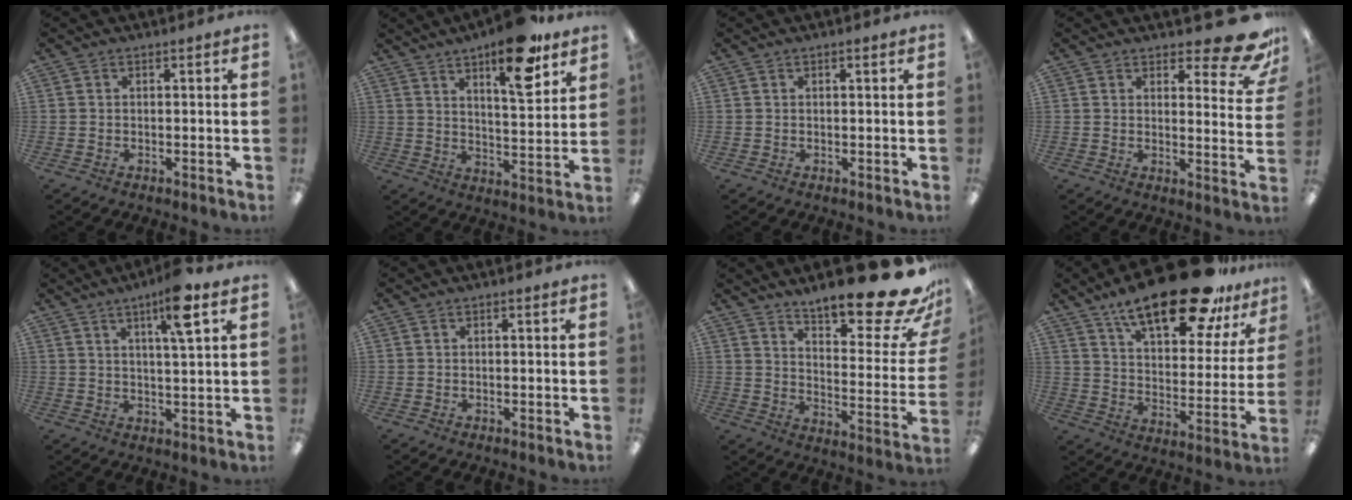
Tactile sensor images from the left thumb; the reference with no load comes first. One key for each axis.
{"total": 16.1, "fx": 10.5, "fy": 5.2, "fz": 11.0, "tx": -0.154, "ty": -0.055, "tz": 0.167}
{"total": 0.6, "fx": 0.4, "fy": 0.1, "fz": 0.5, "tx": -0.011, "ty": 0.002, "tz": 0.006}
{"total": 11.3, "fx": 8.3, "fy": 3.5, "fz": 6.9, "tx": -0.080, "ty": -0.057, "tz": 0.141}
{"total": 9.5, "fx": 5.3, "fy": 1.4, "fz": 7.8, "tx": -0.124, "ty": -0.012, "tz": 0.079}
{"total": 0.0}
{"total": 19.9, "fx": 15.6, "fy": 4.3, "fz": 11.6, "tx": -0.157, "ty": -0.120, "tz": 0.252}
{"total": 22.1, "fx": 16.0, "fy": 7.5, "fz": 13.3, "tx": -0.206, "ty": -0.098, "tz": 0.269}